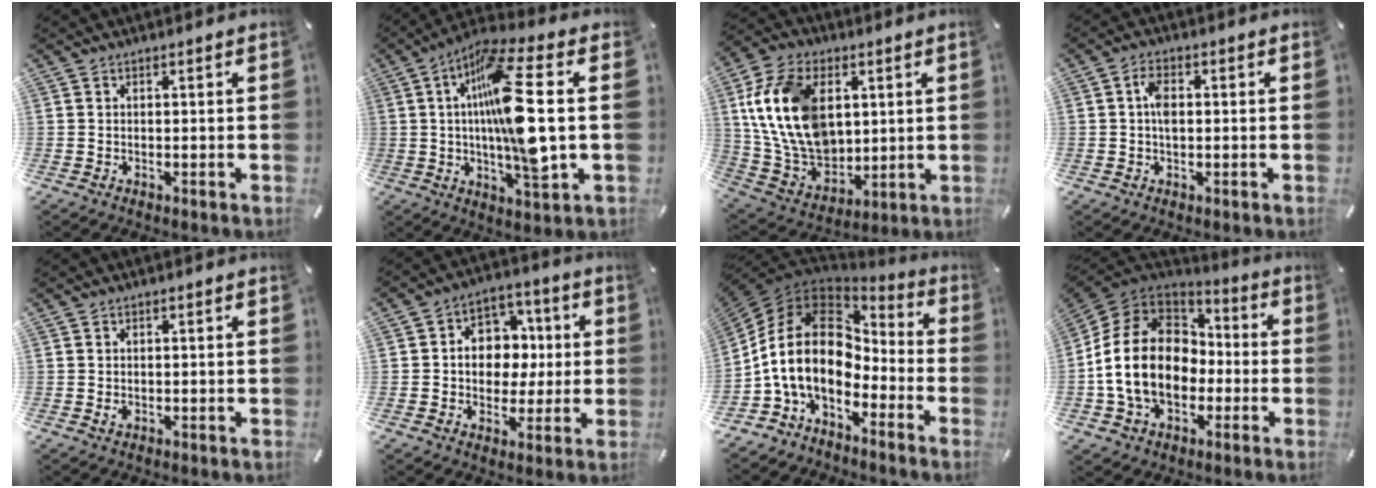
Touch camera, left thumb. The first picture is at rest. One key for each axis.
{"total": 18.1, "fx": 1.6, "fy": 4.1, "fz": 17.5, "tx": -0.342, "ty": -0.019, "tz": 0.009}
{"total": 19.1, "fx": 4.8, "fy": 13.3, "fz": 12.9, "tx": -0.292, "ty": -0.010, "tz": 0.088}
{"total": 3.9, "fx": 0.3, "fy": 2.1, "fz": 3.2, "tx": -0.057, "ty": 0.004, "tz": 0.001}
{"total": 0.7, "fx": -0.1, "fy": 0.4, "fz": 0.6, "tx": -0.011, "ty": 0.001, "tz": -0.002}
{"total": 10.2, "fx": 0.0, "fy": 9.2, "fz": 4.4, "tx": -0.070, "ty": 0.009, "tz": 0.006}
{"total": 17.4, "fx": -1.1, "fy": 12.1, "fz": 12.4, "tx": -0.274, "ty": 0.010, "tz": -0.020}
{"total": 18.1, "fx": -2.8, "fy": 14.0, "fz": 11.0, "tx": -0.242, "ty": 0.028, "tz": -0.048}